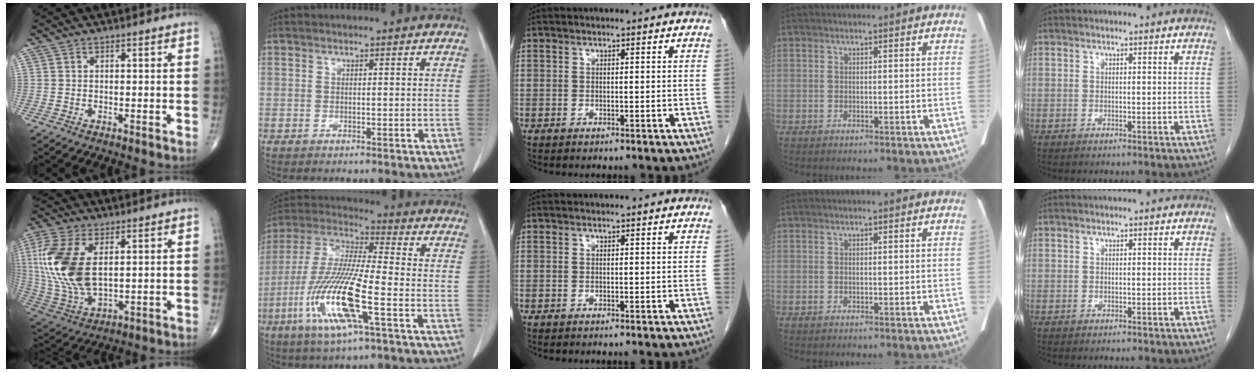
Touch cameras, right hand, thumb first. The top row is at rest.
{"thumb": {"total": 17.0, "force": [3.1, 9.1, 14.1], "torque": [-0.315, -0.013, 0.067]}, "index": {"total": 16.5, "force": [-5.8, 1.6, 15.3], "torque": [-0.324, -0.019, -0.113]}}